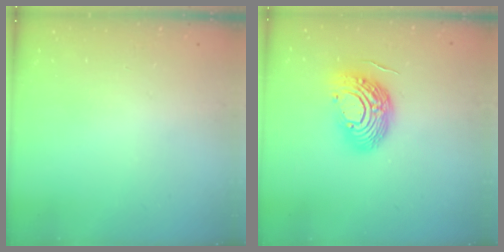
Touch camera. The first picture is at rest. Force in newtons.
{"total": 13.9, "press": 13.8, "slide": 1.6}